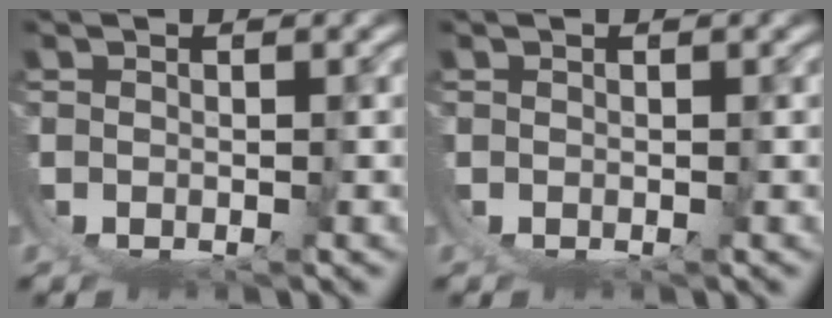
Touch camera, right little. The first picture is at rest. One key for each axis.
{"total": 0.0}